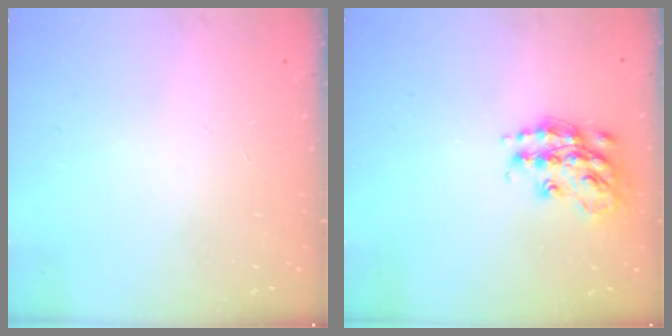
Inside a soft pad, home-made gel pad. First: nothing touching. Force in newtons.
{"total": 14.9, "press": 14.8, "slide": 0.8}